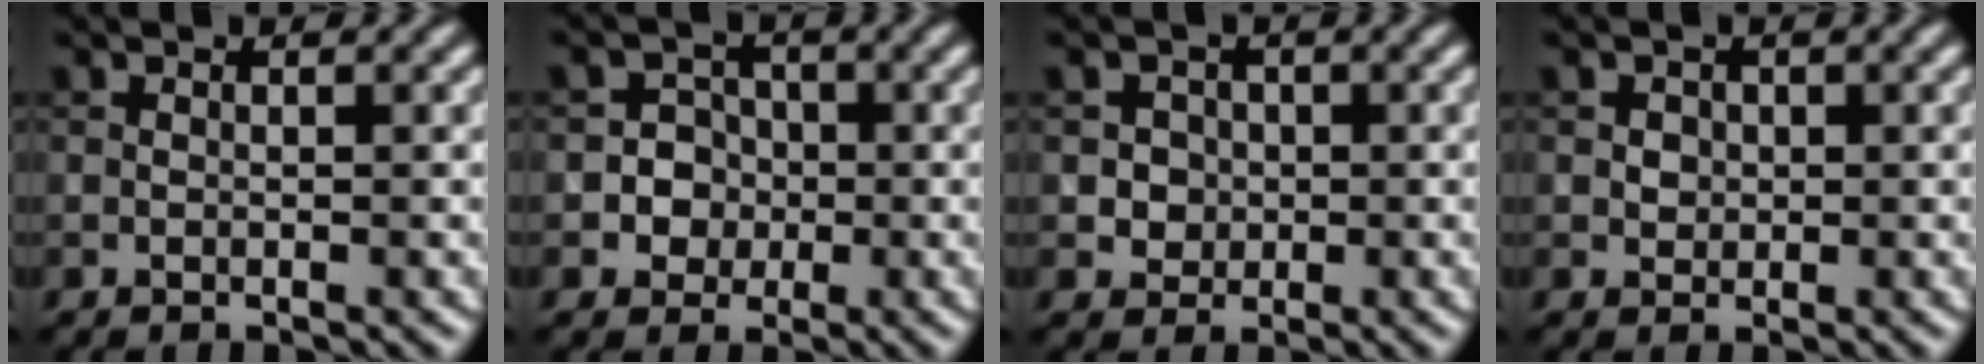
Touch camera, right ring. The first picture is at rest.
{"total": 3.2, "force": [-0.6, 3.1, 0.7], "torque": [0.014, 0.008, -0.030]}
{"total": 2.3, "force": [0.2, 2.2, 0.8], "torque": [0.002, 0.004, 0.006]}
{"total": 1.2, "force": [0.2, 1.1, 0.4], "torque": [-0.002, 0.002, 0.004]}